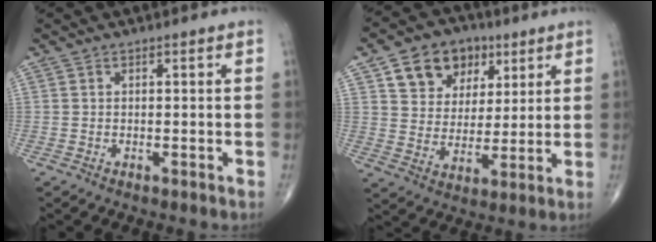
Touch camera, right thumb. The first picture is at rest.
{"total": 12.7, "force": [6.1, 9.6, 5.7], "torque": [-0.056, -0.015, 0.105]}